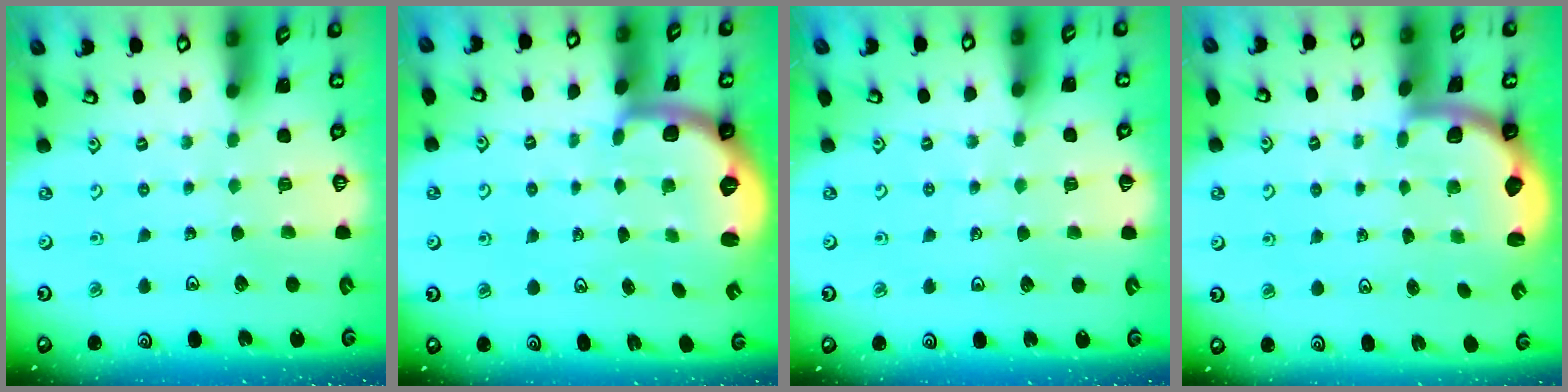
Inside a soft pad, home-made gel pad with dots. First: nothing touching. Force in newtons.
{"total": 1.8, "press": 1.8, "slide": 0.5}
{"total": 2.1, "press": 2.0, "slide": 0.3}
{"total": 1.9, "press": 1.8, "slide": 0.5}